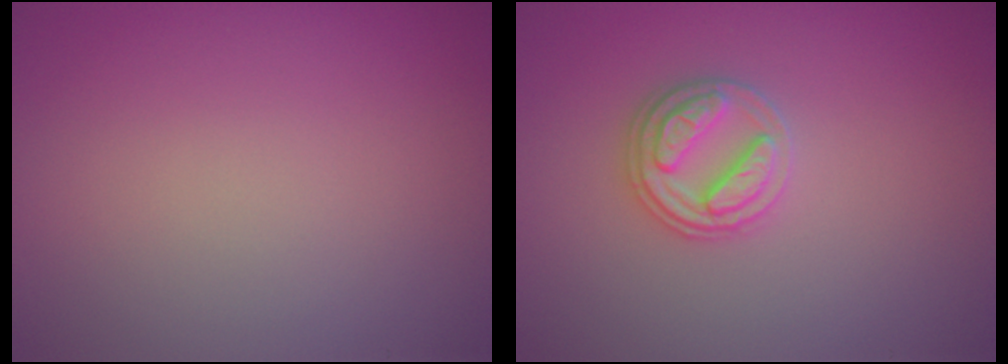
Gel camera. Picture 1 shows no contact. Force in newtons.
{"total": 2.8, "press": 2.8, "slide": 0.5}